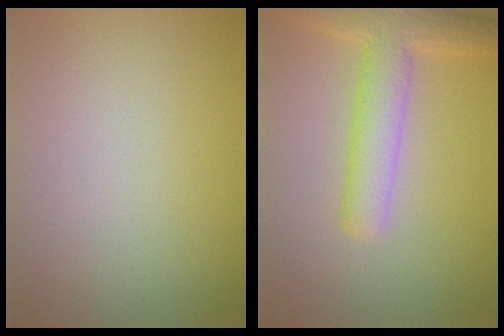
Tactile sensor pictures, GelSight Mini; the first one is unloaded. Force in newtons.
{"total": 5.1, "press": 5.1, "slide": 0.2}